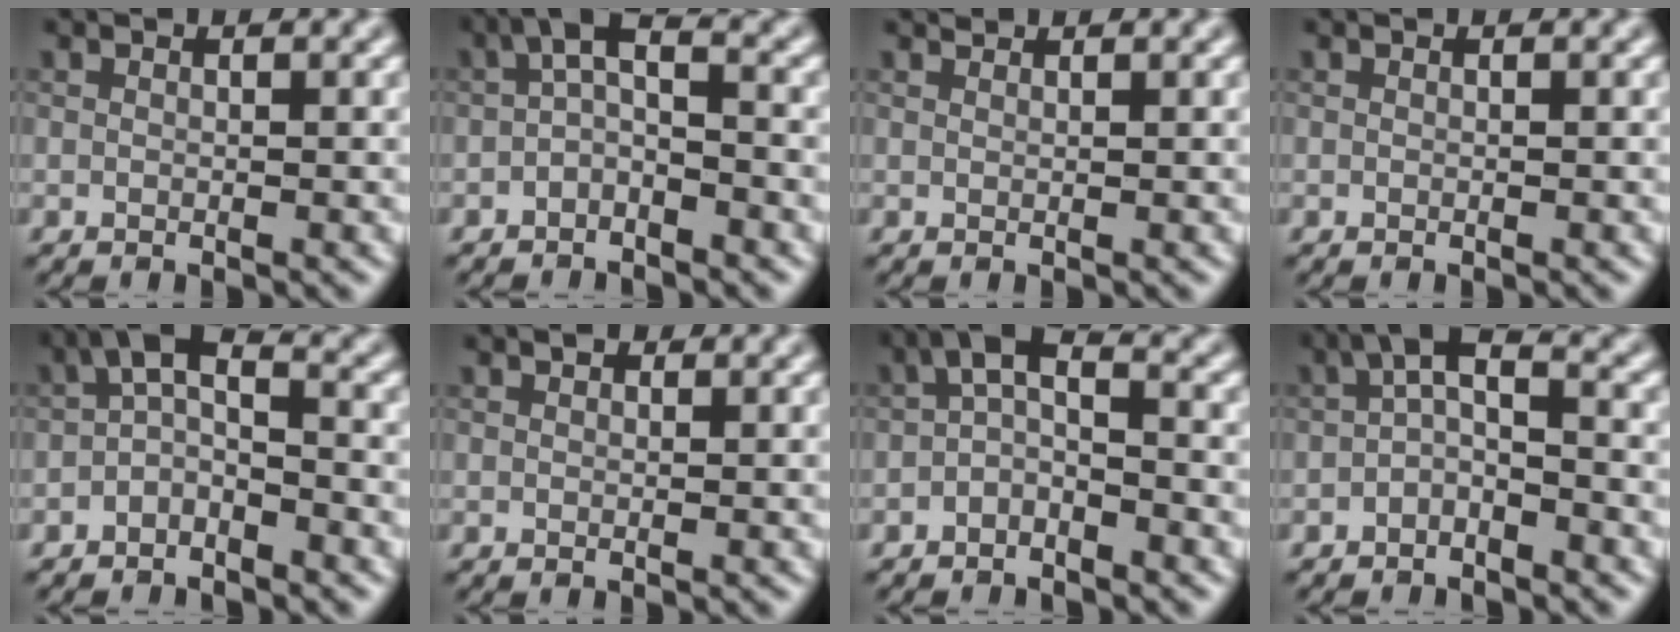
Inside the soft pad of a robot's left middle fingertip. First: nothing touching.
{"total": 2.6, "force": [-0.8, 1.0, 2.2], "torque": [-0.043, 0.010, -0.023]}
{"total": 0.7, "force": [0.7, 0.0, 0.1], "torque": [-0.004, -0.001, 0.011]}
{"total": 0.0}
{"total": 2.9, "force": [-0.9, 1.4, 2.4], "torque": [-0.043, 0.012, -0.027]}
{"total": 0.6, "force": [0.4, 0.3, 0.2], "torque": [-0.002, 0.000, 0.006]}
{"total": 2.6, "force": [-0.8, 1.2, 2.2], "torque": [-0.041, 0.012, -0.024]}
{"total": 2.8, "force": [-0.8, 1.1, 2.4], "torque": [-0.045, 0.012, -0.025]}